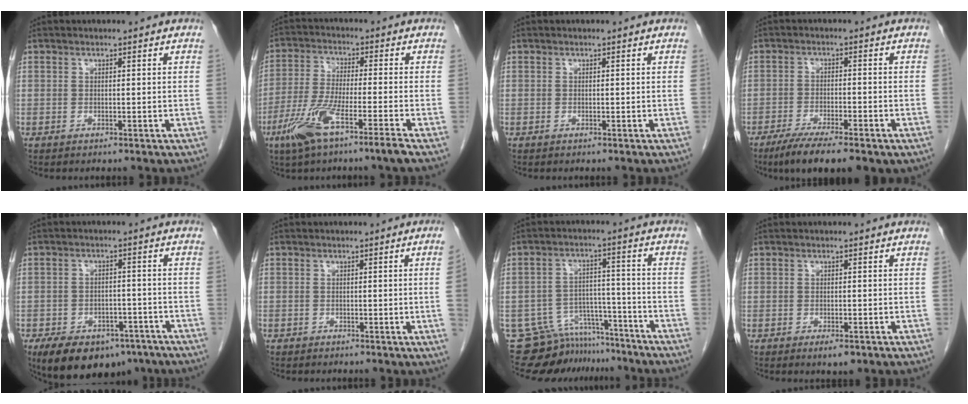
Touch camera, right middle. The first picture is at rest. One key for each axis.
{"total": 9.3, "fx": -5.4, "fy": -0.1, "fz": 7.5, "tx": -0.156, "ty": -0.016, "tz": -0.105}
{"total": 0.0}
{"total": 9.4, "fx": -6.5, "fy": 1.8, "fz": 6.5, "tx": -0.102, "ty": -0.018, "tz": -0.100}
{"total": 13.6, "fx": -9.1, "fy": 7.4, "fz": 7.0, "tx": -0.120, "ty": 0.006, "tz": -0.130}
{"total": 2.2, "fx": -0.3, "fy": -0.8, "fz": 2.1, "tx": -0.022, "ty": 0.000, "tz": -0.005}
{"total": 11.6, "fx": -10.6, "fy": 4.6, "fz": 0.9, "tx": -0.012, "ty": 0.029, "tz": -0.157}
{"total": 2.2, "fx": -1.3, "fy": 0.9, "fz": 1.6, "tx": -0.022, "ty": -0.001, "tz": -0.013}